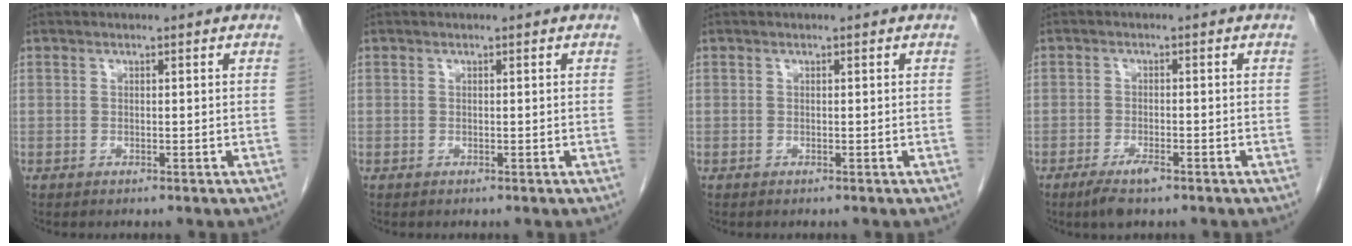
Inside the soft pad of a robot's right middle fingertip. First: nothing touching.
{"total": 0.0}
{"total": 0.0}
{"total": 3.6, "force": [-2.3, 0.8, 2.6], "torque": [-0.053, -0.004, -0.040]}